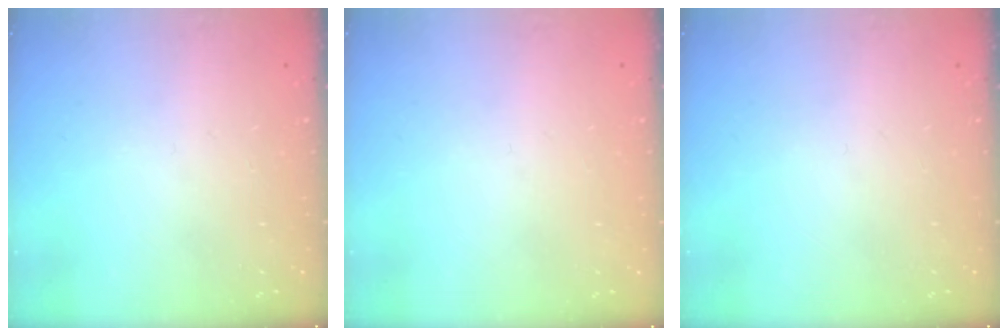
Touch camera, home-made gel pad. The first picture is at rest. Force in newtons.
{"total": 0.0}
{"total": 0.0}